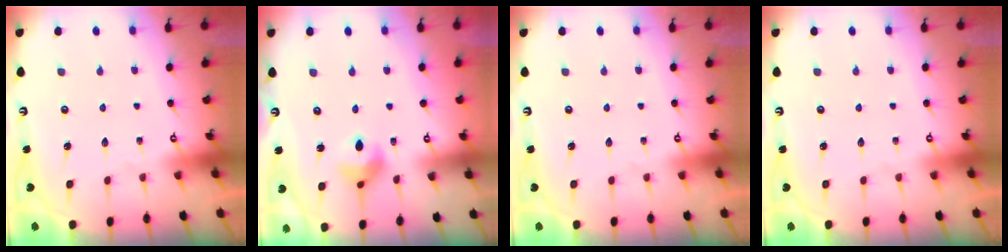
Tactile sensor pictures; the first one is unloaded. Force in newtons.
{"total": 8.5, "press": 8.4, "slide": 1.0}
{"total": 0.0}
{"total": 0.0}